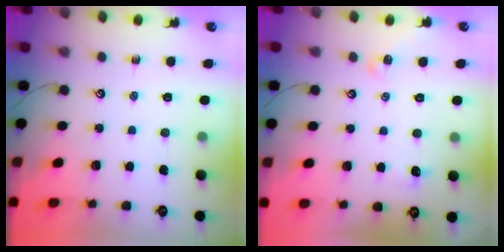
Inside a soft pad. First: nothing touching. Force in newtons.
{"total": 1.4, "press": 1.3, "slide": 0.5}